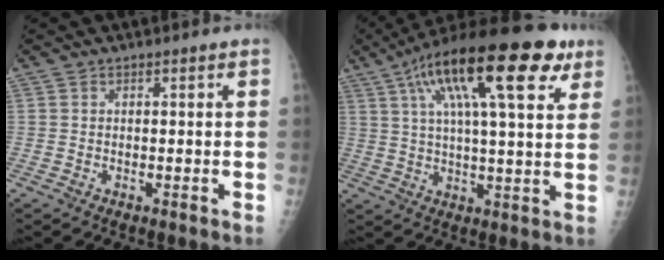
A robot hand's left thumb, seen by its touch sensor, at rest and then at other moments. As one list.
[{"total": 23.4, "force": [10.8, 6.8, 19.7], "torque": [-0.302, 0.015, 0.162]}]